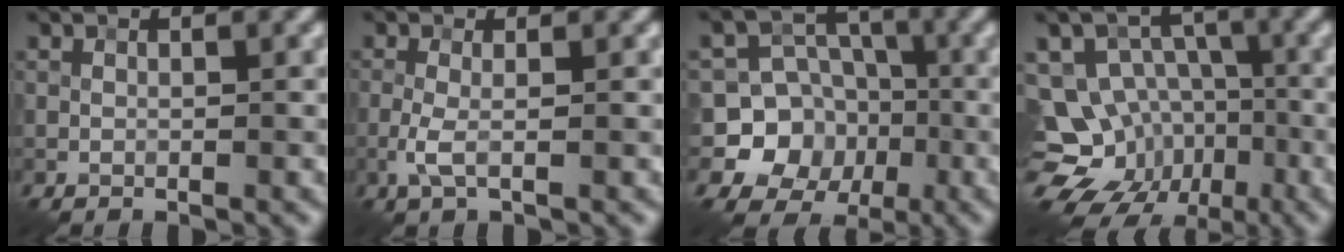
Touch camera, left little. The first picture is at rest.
{"total": 2.0, "force": [-0.5, 0.4, 1.8], "torque": [-0.042, 0.001, -0.017]}
{"total": 9.3, "force": [-2.2, 8.7, 2.4], "torque": [-0.043, 0.016, -0.067]}
{"total": 13.6, "force": [-5.9, 11.4, 4.4], "torque": [-0.082, -0.017, -0.099]}